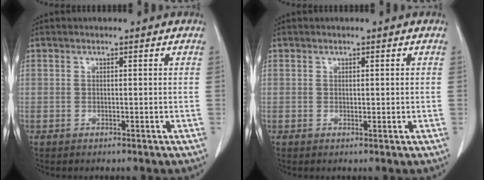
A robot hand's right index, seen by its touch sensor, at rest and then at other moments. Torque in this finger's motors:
{"motor_torque": [-0.34, 0.51, -0.07, 0.00]}